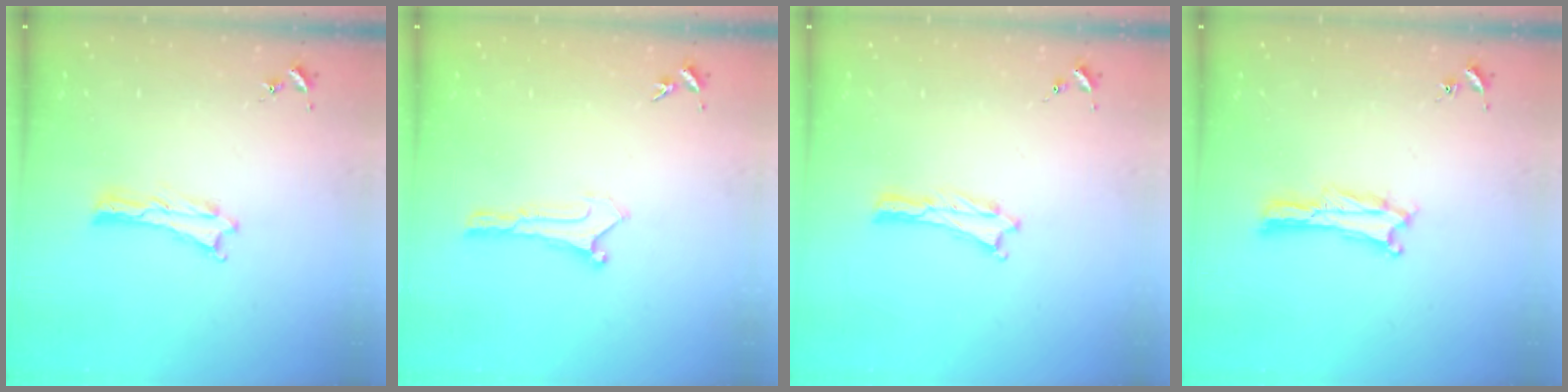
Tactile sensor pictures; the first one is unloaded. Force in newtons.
{"total": 0.0}
{"total": 0.0}
{"total": 0.0}